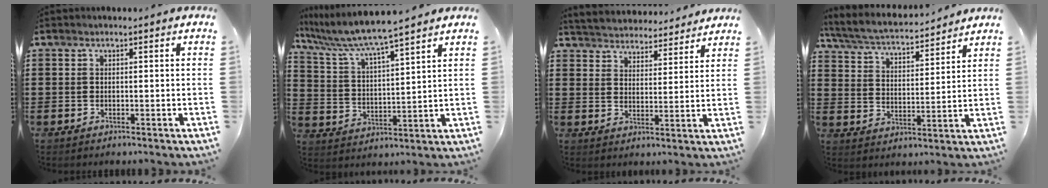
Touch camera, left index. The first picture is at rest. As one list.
[{"total": 6.4, "force": [5.8, -0.3, 2.7], "torque": [-0.080, -0.039, 0.094]}, {"total": 4.2, "force": [4.1, 0.2, -0.5], "torque": [-0.014, -0.029, 0.070]}, {"total": 4.7, "force": [4.4, 0.5, 1.6], "torque": [-0.054, -0.031, 0.070]}]